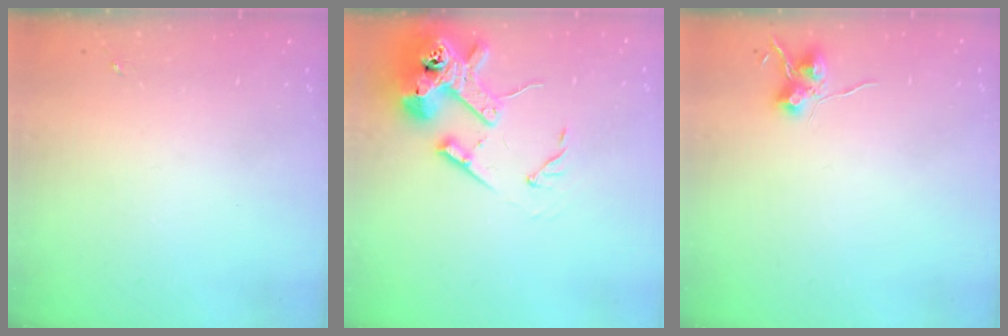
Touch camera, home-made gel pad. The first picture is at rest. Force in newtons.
{"total": 15.7, "press": 15.5, "slide": 2.1}
{"total": 6.9, "press": 6.9, "slide": 0.6}